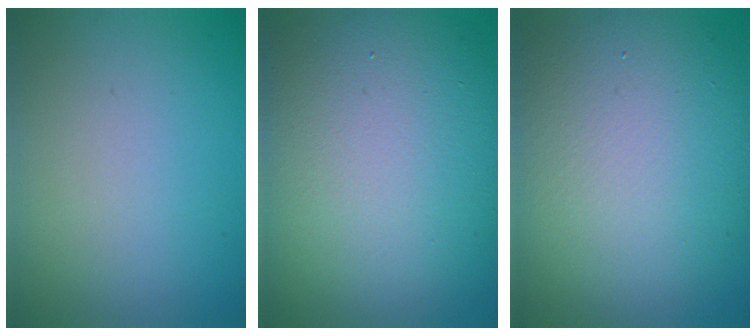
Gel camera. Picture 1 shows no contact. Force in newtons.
{"total": 15.7, "press": 15.7, "slide": 0.9}
{"total": 13.0, "press": 13.0, "slide": 0.6}